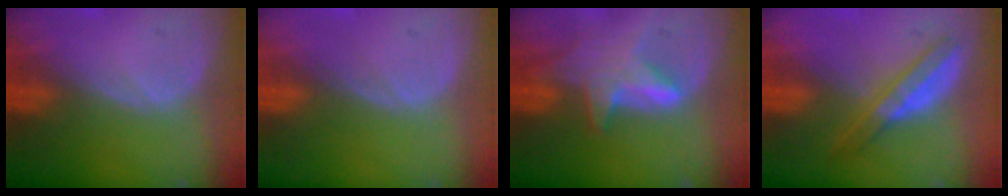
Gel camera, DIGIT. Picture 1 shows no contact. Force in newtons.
{"total": 0.0}
{"total": 6.2, "press": 6.0, "slide": 1.3}
{"total": 4.8, "press": 4.8, "slide": 0.7}